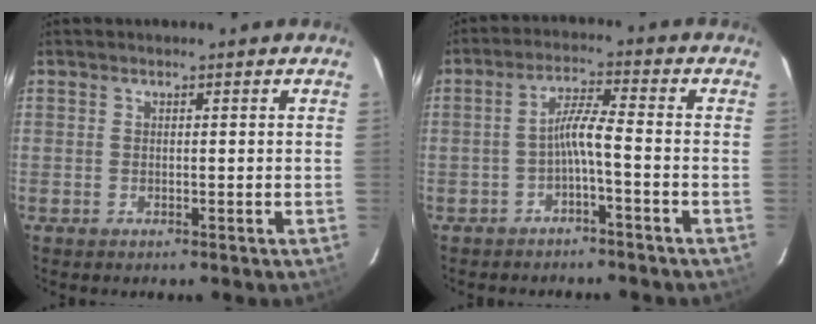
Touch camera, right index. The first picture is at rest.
{"total": 4.2, "force": [-2.1, -0.3, 3.7], "torque": [-0.081, 0.012, -0.038]}